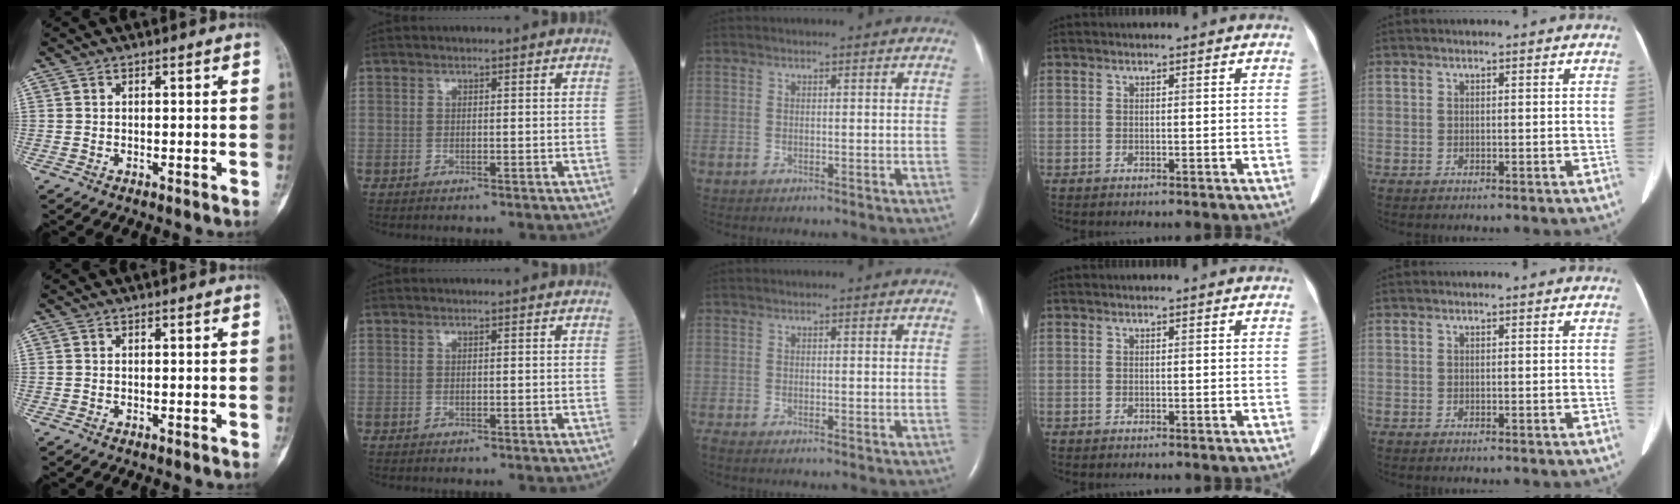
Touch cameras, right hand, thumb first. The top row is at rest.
{"middle": {"total": 0.8, "force": [-0.7, 0.0, 0.4], "torque": [-0.015, -0.005, -0.015]}}